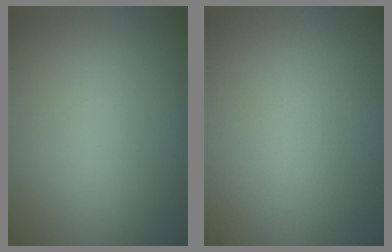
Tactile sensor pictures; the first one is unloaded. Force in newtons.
{"total": 0.0}